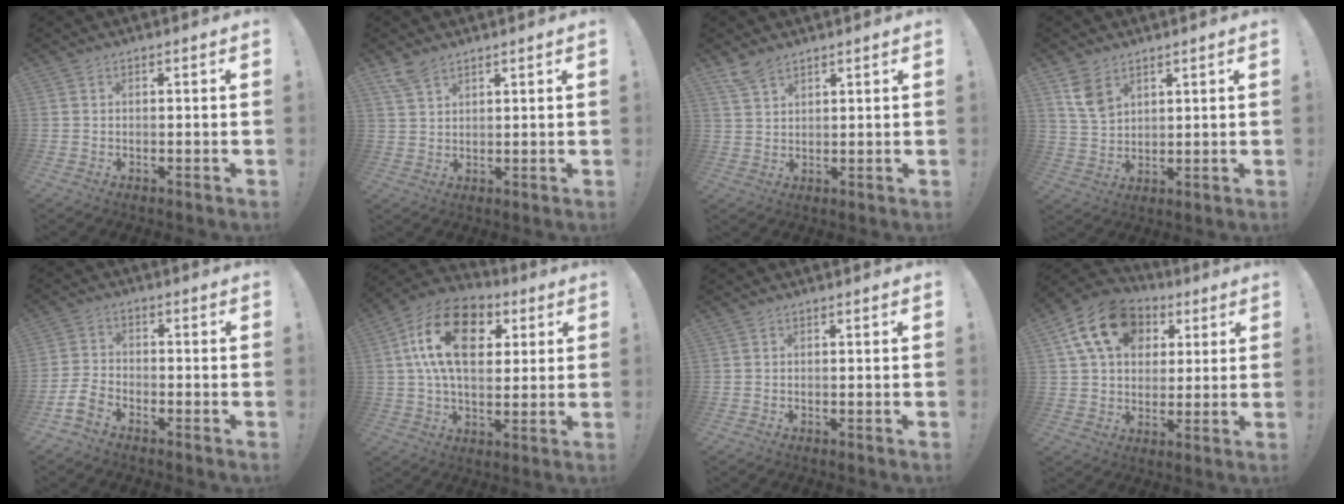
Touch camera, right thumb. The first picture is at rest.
{"total": 5.8, "force": [4.6, 3.0, 1.8], "torque": [-0.034, -0.023, 0.091]}
{"total": 5.9, "force": [4.8, 2.9, 1.8], "torque": [-0.034, -0.025, 0.093]}
{"total": 7.5, "force": [4.5, 4.8, 3.6], "torque": [-0.049, -0.019, 0.089]}
{"total": 6.5, "force": [-4.4, 3.6, 3.1], "torque": [-0.074, 0.011, -0.084]}
{"total": 19.3, "force": [5.7, 12.0, 14.0], "torque": [-0.244, -0.009, 0.097]}
{"total": 0.0}
{"total": 17.6, "force": [6.8, 12.7, 10.0], "torque": [-0.151, -0.015, 0.130]}